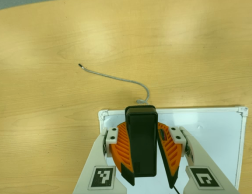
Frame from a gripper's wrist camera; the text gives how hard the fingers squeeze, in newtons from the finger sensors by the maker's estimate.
{"total": 11.5, "left": 10.4, "right": 12.6}